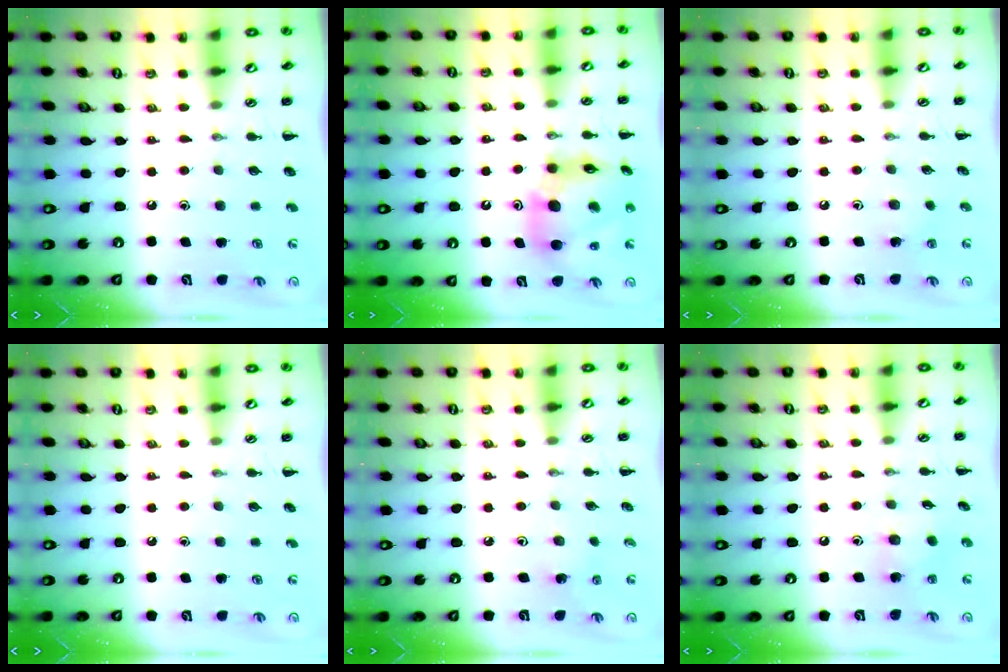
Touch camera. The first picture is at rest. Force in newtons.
{"total": 13.7, "press": 13.1, "slide": 3.9}
{"total": 3.3, "press": 3.1, "slide": 1.0}
{"total": 0.0}
{"total": 1.9, "press": 1.9, "slide": 0.4}
{"total": 7.9, "press": 7.7, "slide": 1.6}